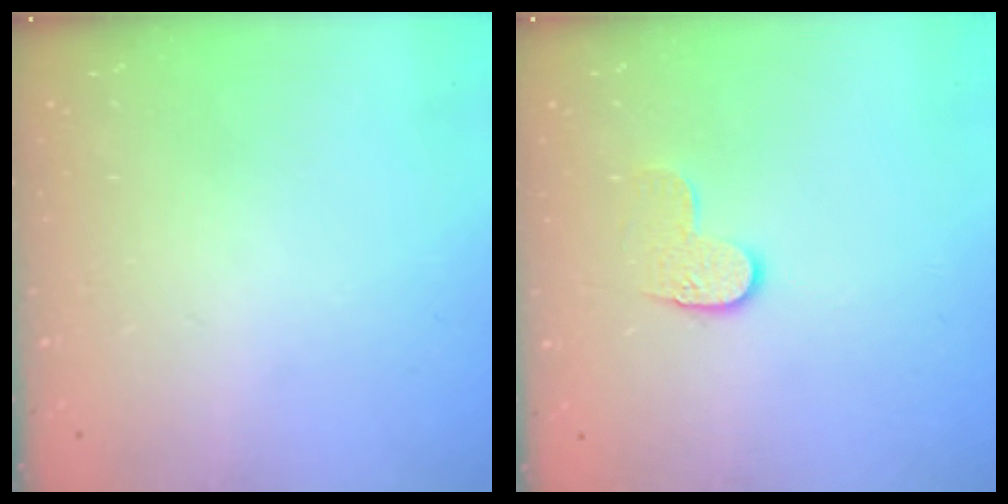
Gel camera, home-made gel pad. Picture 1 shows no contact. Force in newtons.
{"total": 6.0, "press": 6.0, "slide": 0.5}